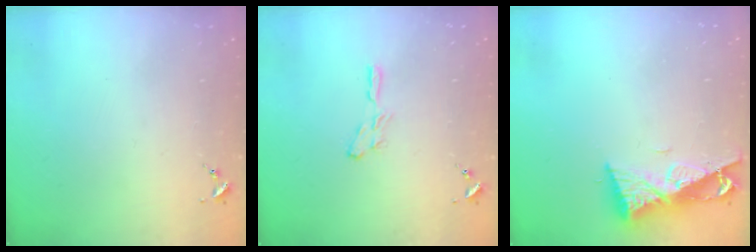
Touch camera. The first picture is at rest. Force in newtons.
{"total": 4.3, "press": 4.3, "slide": 0.5}
{"total": 9.7, "press": 9.7, "slide": 0.7}